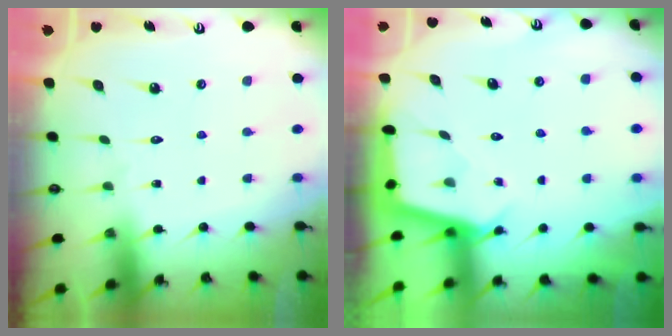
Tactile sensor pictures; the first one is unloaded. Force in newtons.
{"total": 2.6, "press": 2.5, "slide": 0.4}